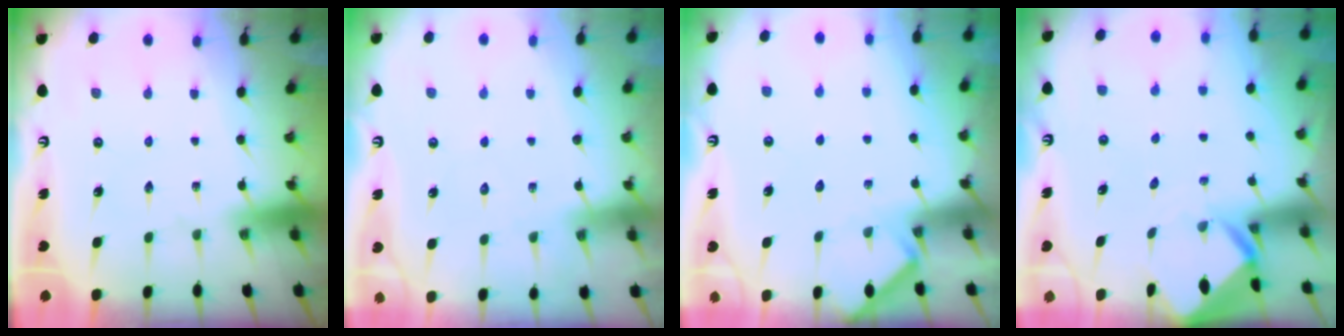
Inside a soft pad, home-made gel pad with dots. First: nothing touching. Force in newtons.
{"total": 5.9, "press": 5.8, "slide": 0.7}
{"total": 4.8, "press": 4.8, "slide": 0.6}
{"total": 2.8, "press": 2.8, "slide": 0.2}